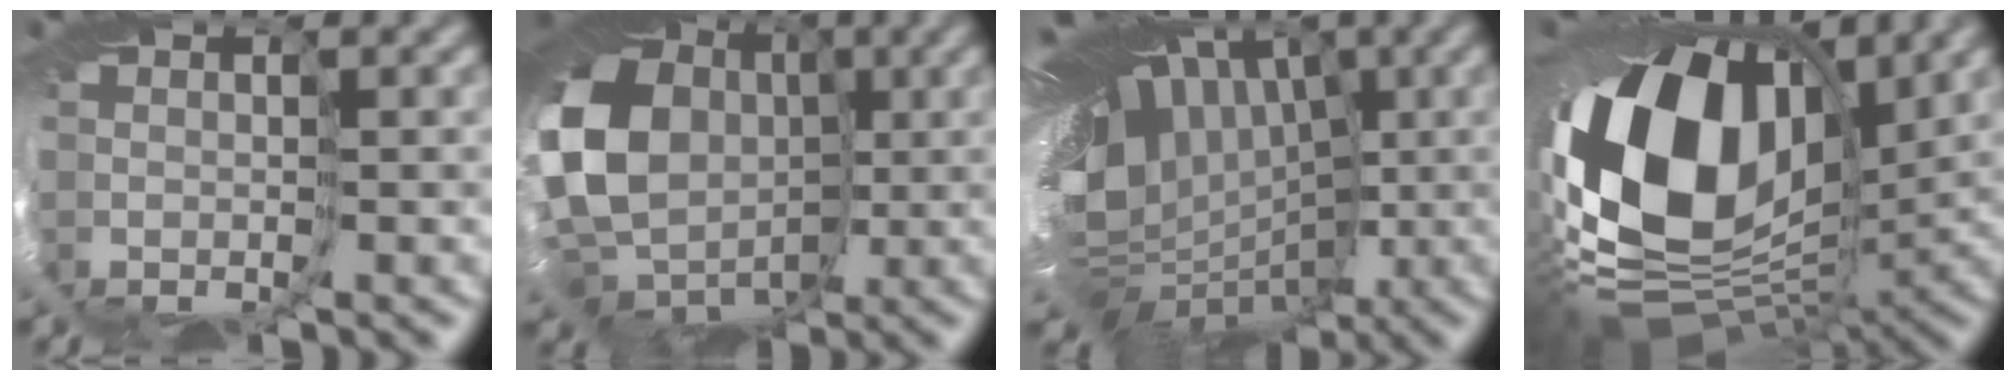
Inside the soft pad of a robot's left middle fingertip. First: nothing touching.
{"total": 17.4, "force": [0.3, 14.9, 9.0], "torque": [-0.160, -0.023, -0.025]}
{"total": 16.0, "force": [1.4, 11.5, 11.1], "torque": [-0.159, 0.013, 0.024]}
{"total": 18.0, "force": [1.1, 12.1, 13.3], "torque": [-0.293, -0.017, 0.034]}